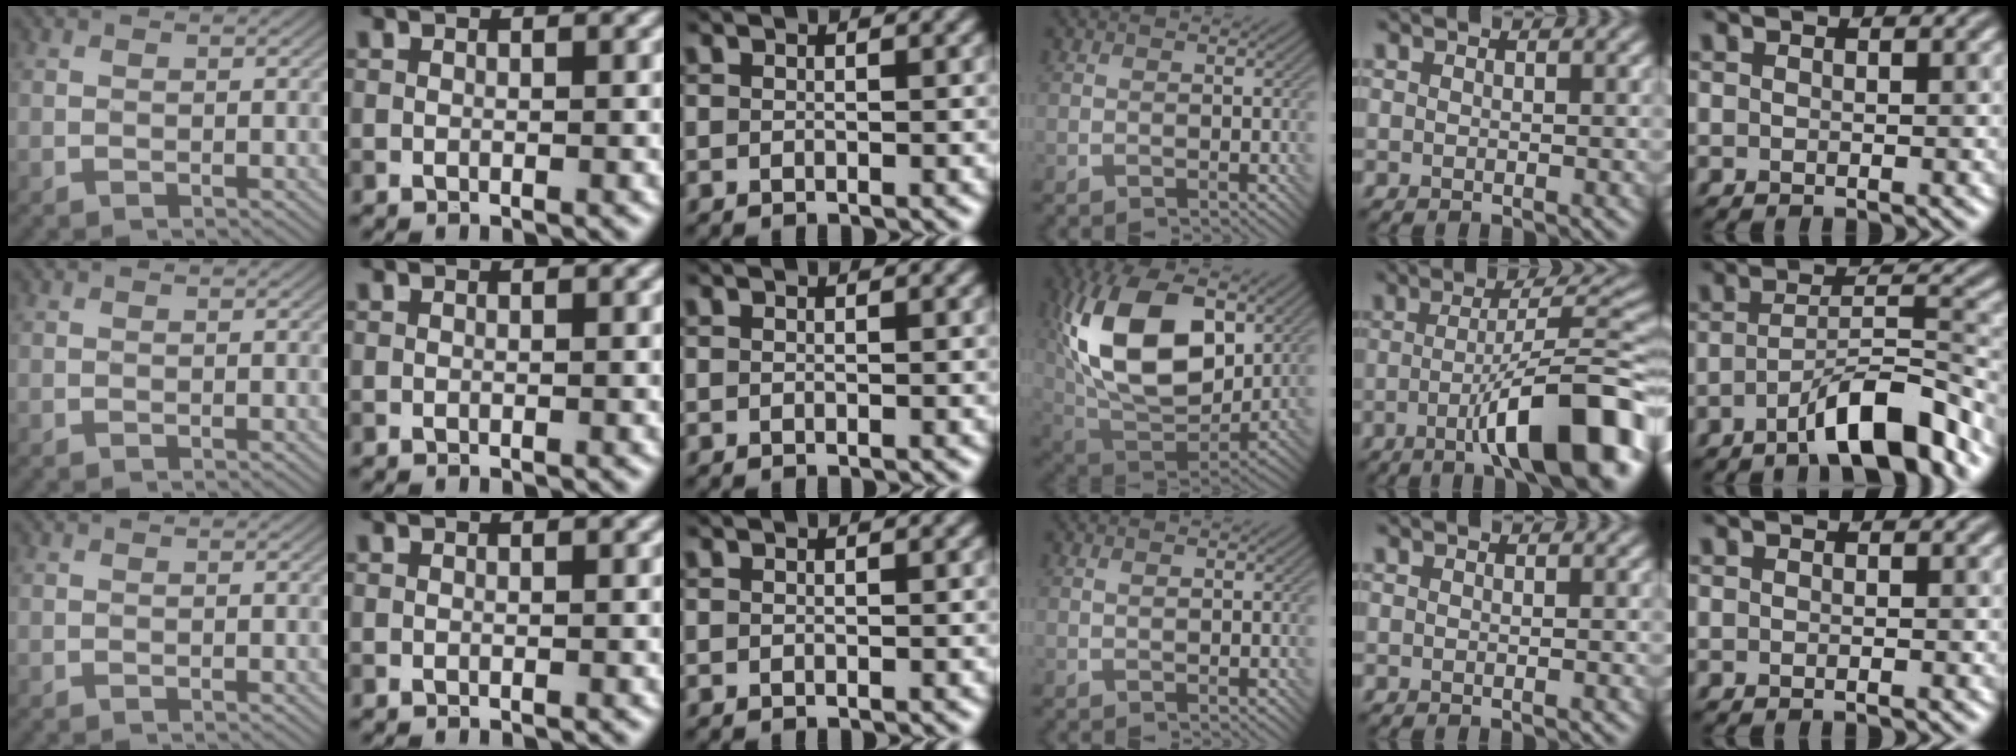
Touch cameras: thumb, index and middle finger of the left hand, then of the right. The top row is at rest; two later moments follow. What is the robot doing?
{"motion": "insert", "object": "bottle cap"}